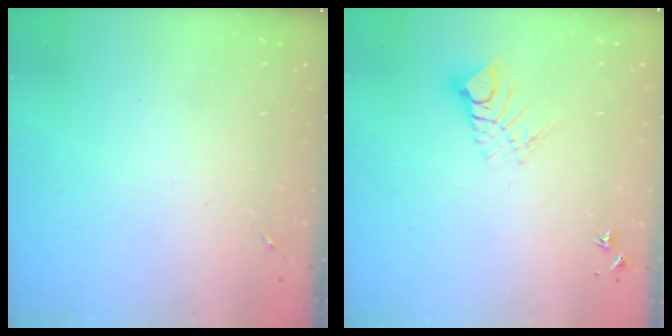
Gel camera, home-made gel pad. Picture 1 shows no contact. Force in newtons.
{"total": 9.1, "press": 9.0, "slide": 1.0}